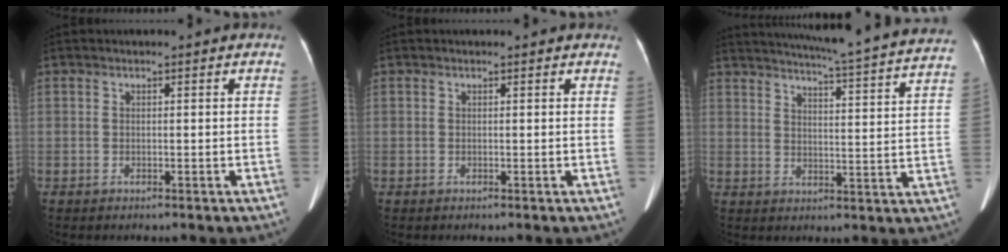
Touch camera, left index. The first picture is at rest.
{"total": 1.8, "force": [1.5, 0.6, 0.6], "torque": [-0.012, 0.008, 0.007]}
{"total": 26.3, "force": [24.3, 0.0, 10.1], "torque": [-0.160, -0.067, 0.288]}